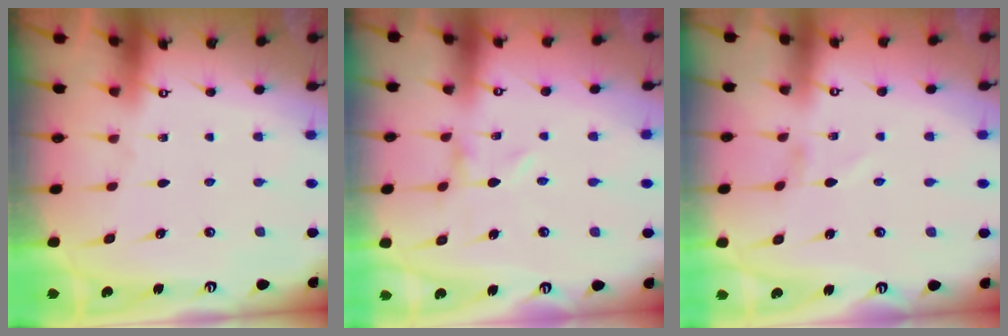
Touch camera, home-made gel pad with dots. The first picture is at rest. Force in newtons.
{"total": 0.0}
{"total": 1.3, "press": 1.3, "slide": 0.1}